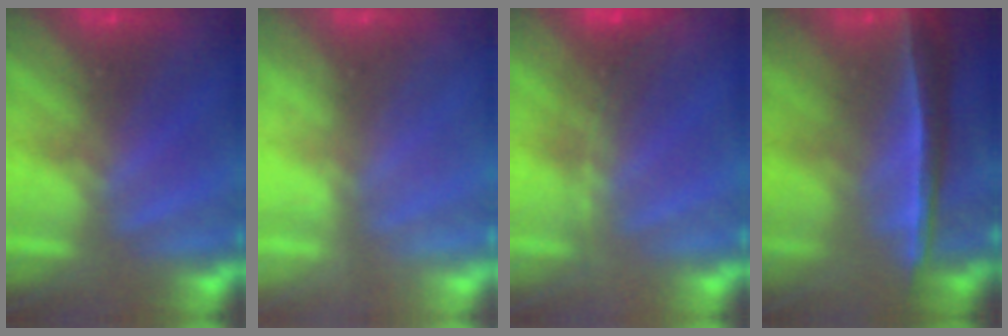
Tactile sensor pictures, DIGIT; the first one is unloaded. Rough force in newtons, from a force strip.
{"total": 2.2}
{"total": 1.8}
{"total": 8.4}